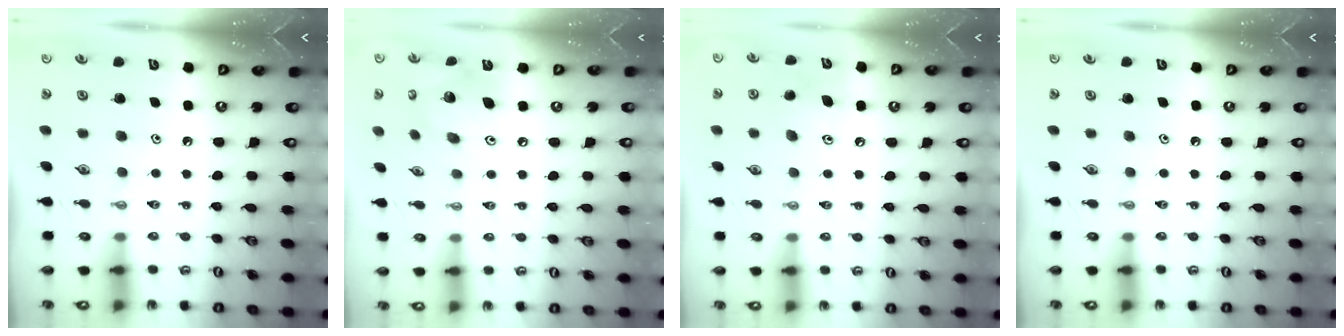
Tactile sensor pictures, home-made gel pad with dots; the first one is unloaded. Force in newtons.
{"total": 14.1, "press": 13.9, "slide": 2.1}
{"total": 7.4, "press": 7.1, "slide": 2.2}
{"total": 0.0}